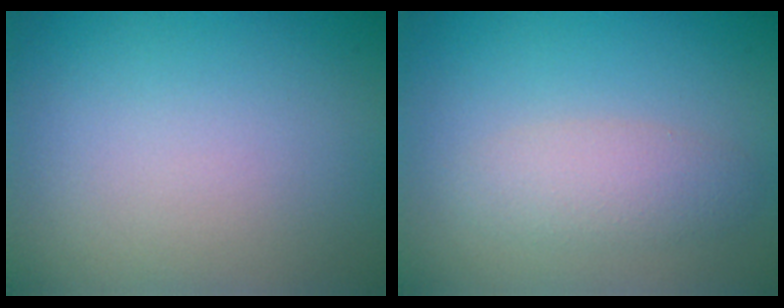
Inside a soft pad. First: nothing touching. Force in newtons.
{"total": 2.6, "press": 2.6, "slide": 0.2}